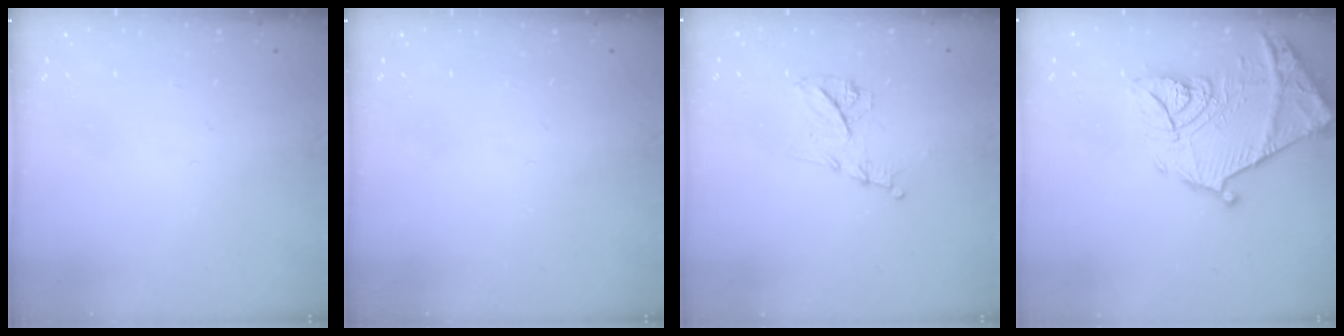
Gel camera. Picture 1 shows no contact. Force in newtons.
{"total": 0.0}
{"total": 10.3, "press": 10.3, "slide": 0.5}
{"total": 18.1, "press": 18.0, "slide": 1.6}